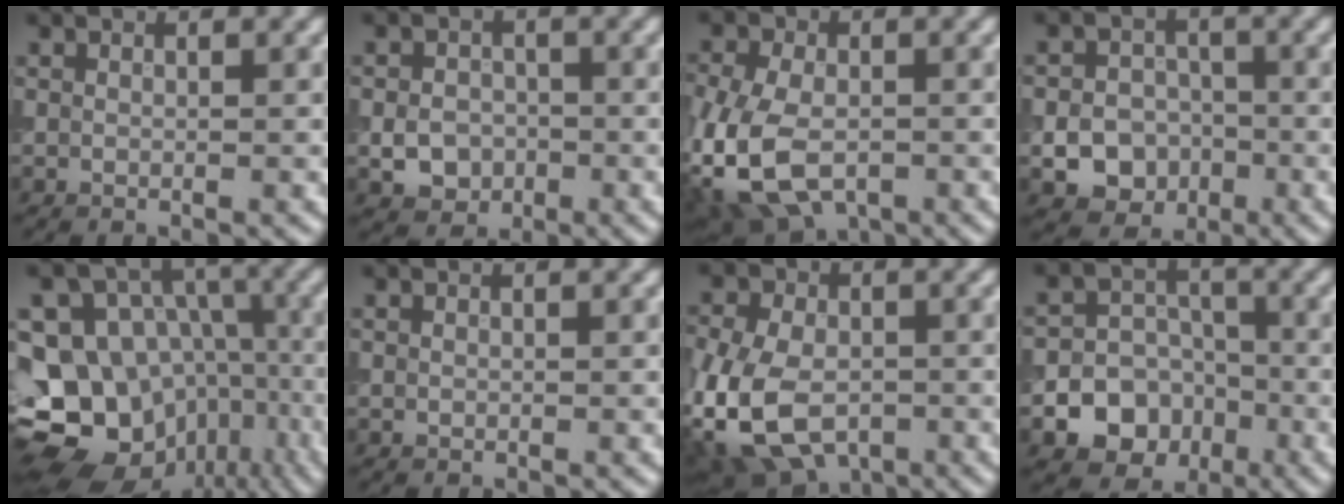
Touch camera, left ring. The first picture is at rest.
{"total": 3.1, "force": [-0.9, 2.6, 1.4], "torque": [-0.021, -0.001, -0.018]}
{"total": 9.4, "force": [-3.9, 5.6, 6.5], "torque": [-0.157, -0.030, -0.078]}
{"total": 7.2, "force": [-2.6, 6.3, 2.3], "torque": [-0.015, -0.015, -0.062]}
{"total": 19.3, "force": [-6.4, 16.7, 7.3], "torque": [-0.154, -0.010, -0.082]}
{"total": 0.0}
{"total": 11.4, "force": [-4.3, 7.6, 7.3], "torque": [-0.147, -0.035, -0.075]}
{"total": 10.3, "force": [-4.3, 8.9, 2.6], "torque": [-0.024, -0.027, -0.090]}